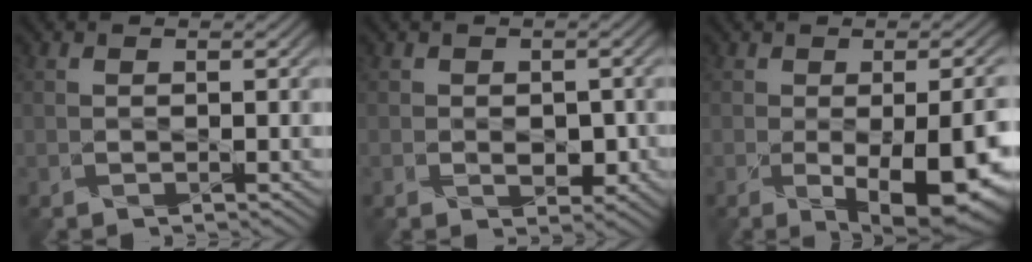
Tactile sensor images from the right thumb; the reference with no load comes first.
{"total": 2.8, "force": [-1.0, 2.1, 1.5], "torque": [-0.017, -0.013, -0.016]}
{"total": 11.4, "force": [-3.9, 5.1, 9.5], "torque": [-0.119, -0.040, -0.035]}